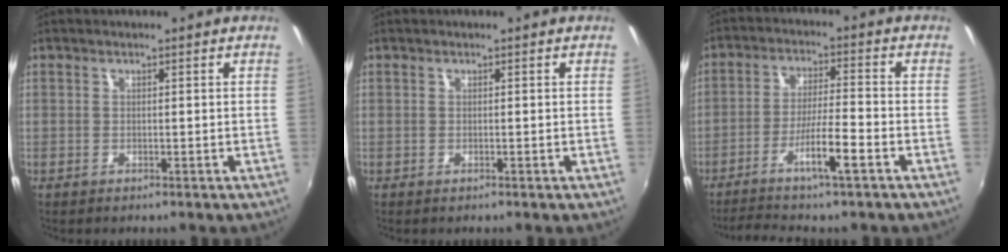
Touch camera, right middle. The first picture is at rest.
{"total": 0.0}
{"total": 8.1, "force": [-5.2, -0.3, 6.2], "torque": [-0.131, -0.001, -0.092]}